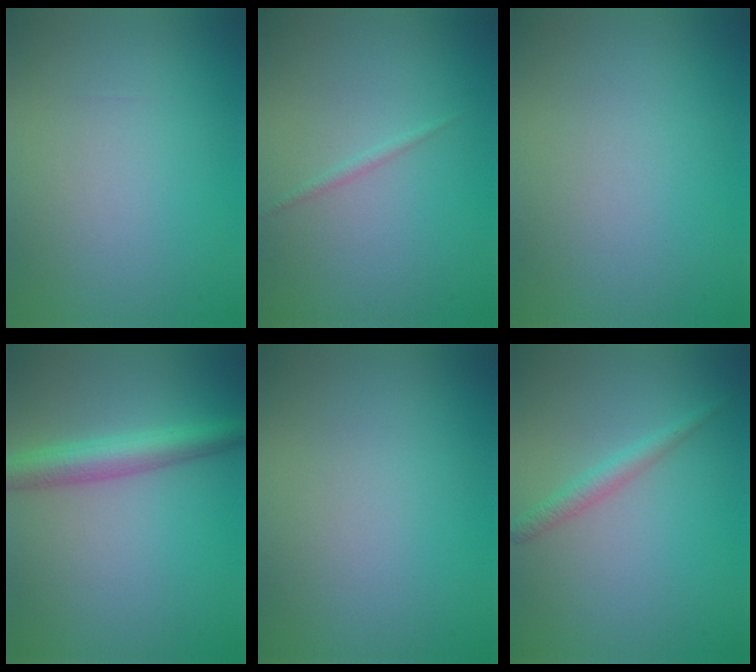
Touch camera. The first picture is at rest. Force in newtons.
{"total": 0.6, "press": 0.6, "slide": 0.1}
{"total": 0.0}
{"total": 4.0, "press": 4.0, "slide": 0.2}
{"total": 0.0}
{"total": 1.6, "press": 1.6, "slide": 0.0}